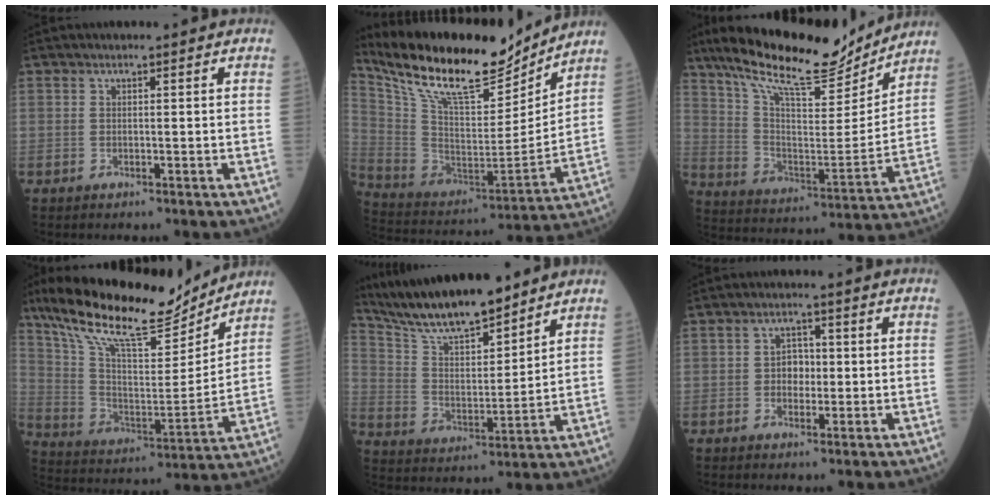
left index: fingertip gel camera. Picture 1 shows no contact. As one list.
[{"total": 20.8, "force": [17.5, 4.6, 10.2], "torque": [-0.199, -0.006, 0.309]}, {"total": 20.3, "force": [17.2, 3.7, 10.1], "torque": [-0.181, -0.006, 0.285]}, {"total": 20.2, "force": [16.9, 3.9, 10.5], "torque": [-0.193, -0.002, 0.294]}, {"total": 14.8, "force": [13.0, 2.1, 6.6], "torque": [-0.128, 0.005, 0.240]}, {"total": 3.0, "force": [-0.2, 2.2, 2.1], "torque": [-0.031, 0.009, -0.004]}]